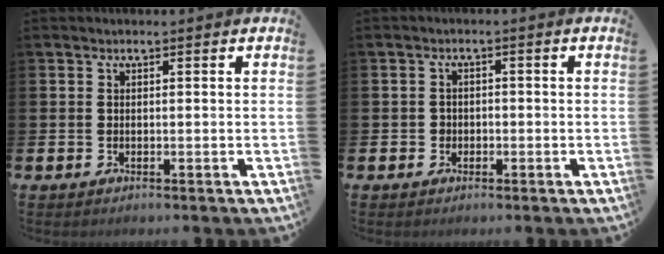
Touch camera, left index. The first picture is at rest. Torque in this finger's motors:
{"motor_torque": [-0.10, 0.03, 0.02, 0.00]}